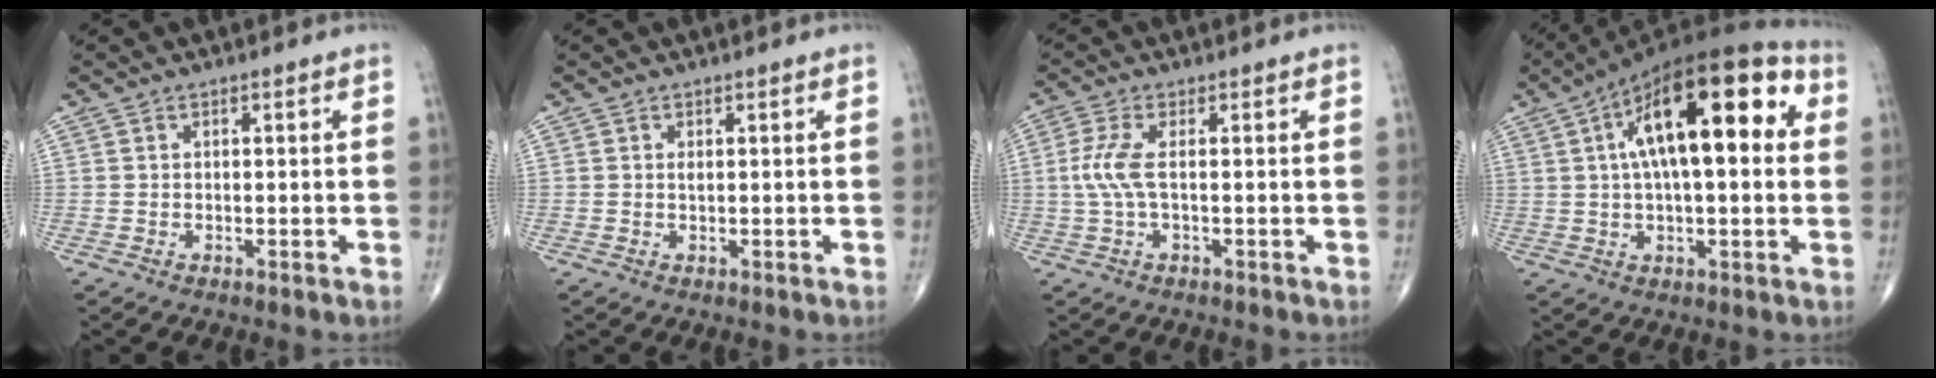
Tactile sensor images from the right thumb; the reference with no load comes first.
{"total": 0.5, "force": [0.2, 0.2, 0.5], "torque": [-0.010, -0.001, 0.003]}
{"total": 4.7, "force": [0.1, 1.2, 4.5], "torque": [-0.131, 0.004, -0.003]}
{"total": 22.0, "force": [5.0, 8.7, 19.6], "torque": [-0.303, 0.032, 0.066]}